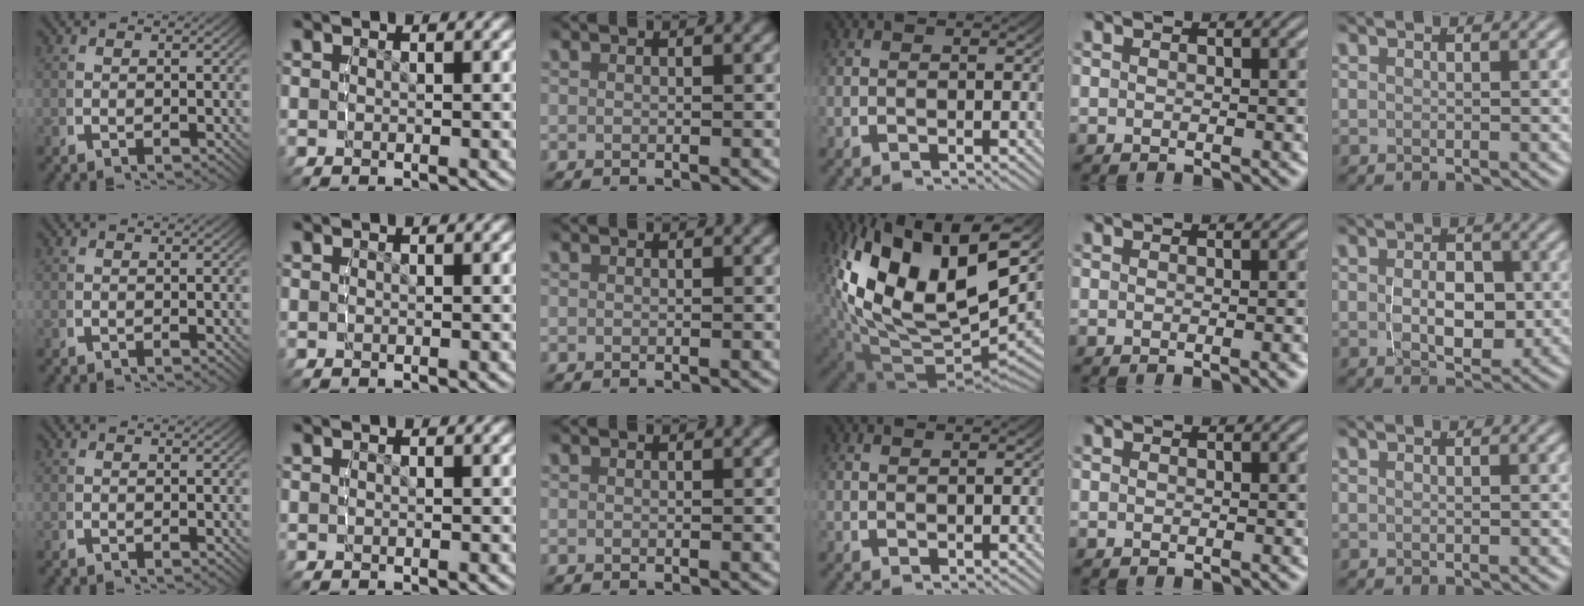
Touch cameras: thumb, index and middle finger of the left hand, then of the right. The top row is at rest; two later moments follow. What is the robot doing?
{"motion": "lift_and_place", "object": "tape"}